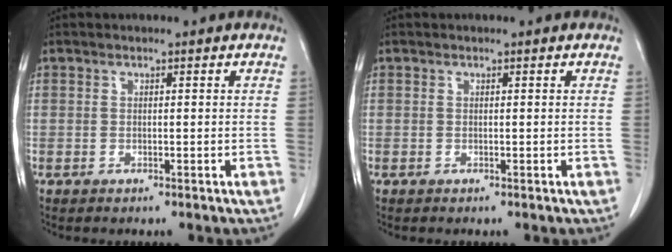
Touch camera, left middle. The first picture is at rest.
{"total": 0.0}